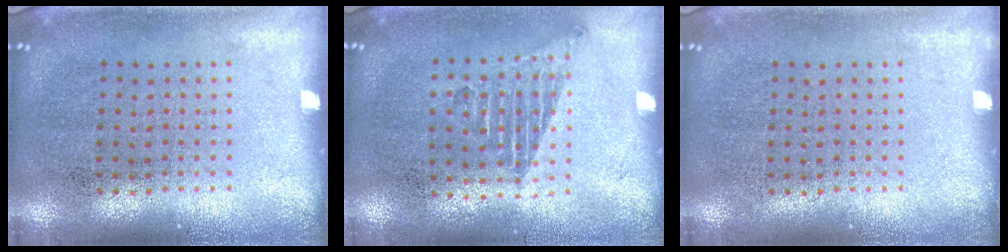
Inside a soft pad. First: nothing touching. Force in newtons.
{"total": 1.2, "press": 1.0, "slide": 0.6}
{"total": 0.0}